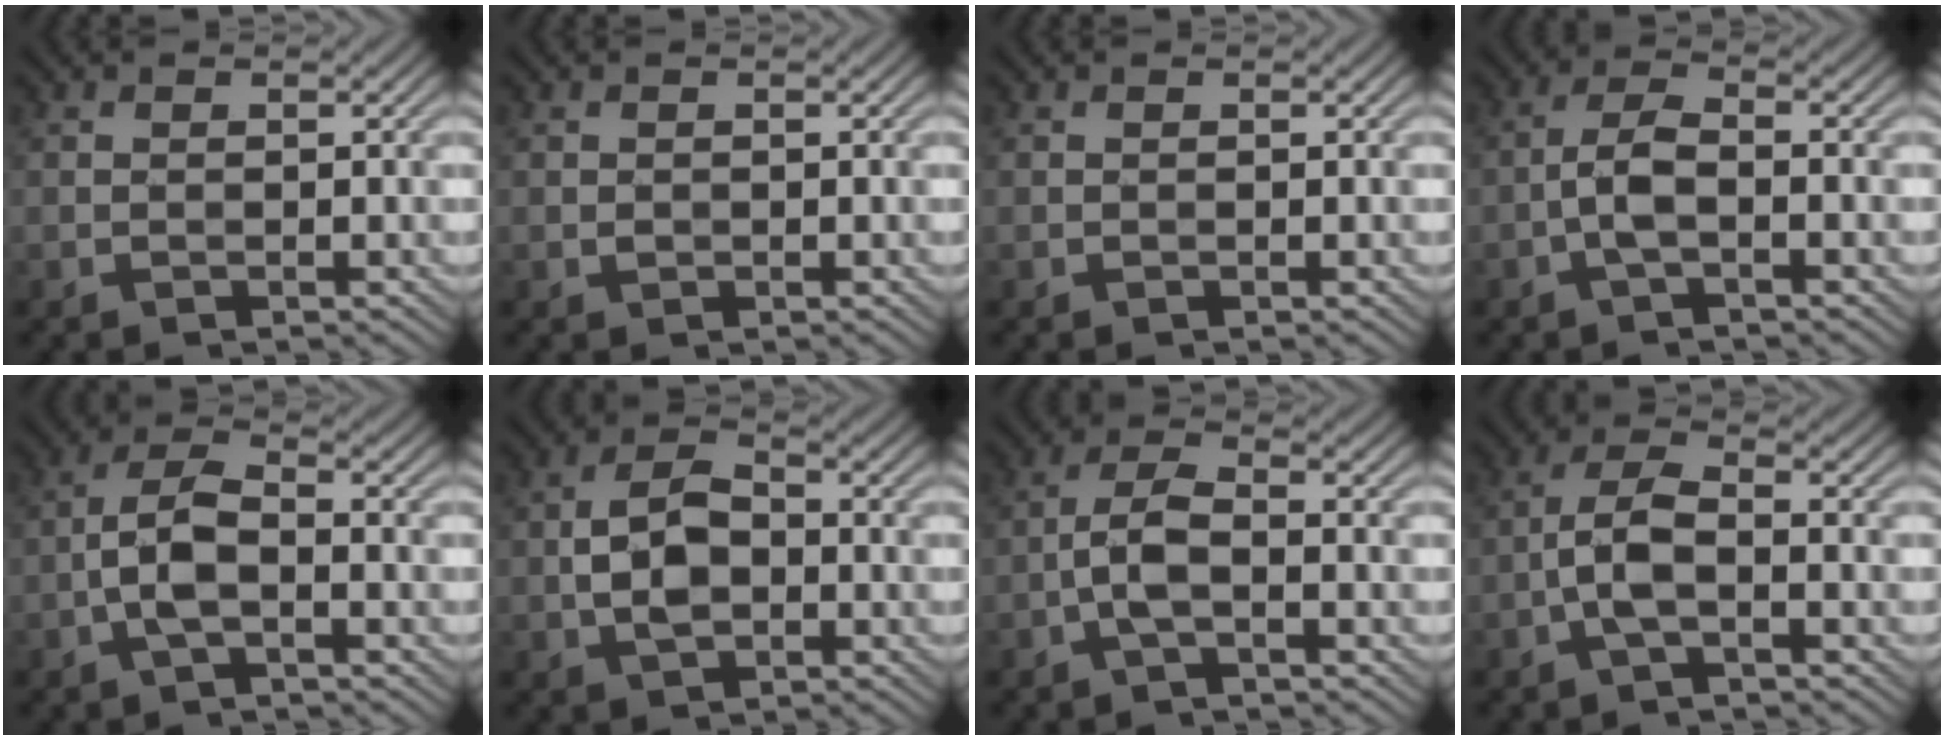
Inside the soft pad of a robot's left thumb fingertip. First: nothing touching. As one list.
[{"total": 0.5, "force": [0.0, 0.5, 0.2], "torque": [-0.002, -0.004, -0.001]}, {"total": 0.0}, {"total": 3.8, "force": [-1.4, 1.2, 3.3], "torque": [-0.073, 0.007, -0.035]}, {"total": 5.2, "force": [-1.7, 2.1, 4.4], "torque": [-0.095, 0.010, -0.042]}, {"total": 5.8, "force": [-1.0, 3.5, 4.5], "torque": [-0.093, 0.003, -0.022]}, {"total": 4.3, "force": [-1.5, 1.5, 3.7], "torque": [-0.083, 0.009, -0.038]}, {"total": 4.8, "force": [-1.6, 1.7, 4.2], "torque": [-0.090, 0.010, -0.042]}]